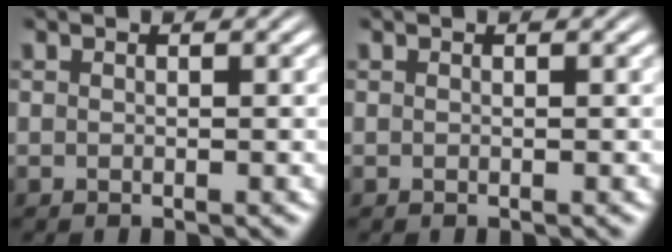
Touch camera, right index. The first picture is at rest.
{"total": 0.0}